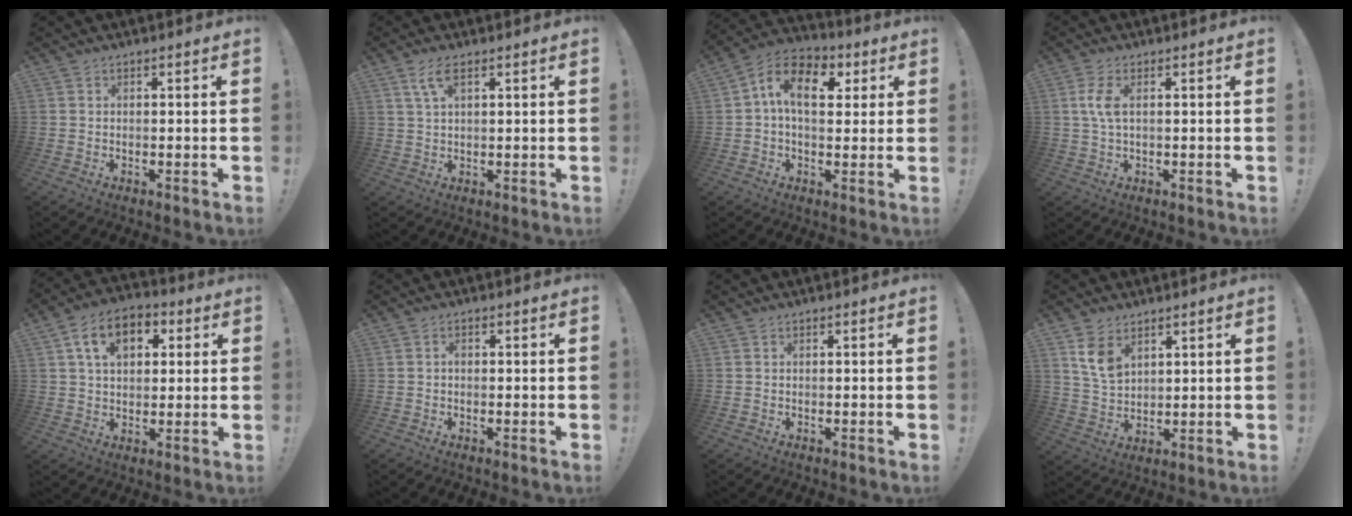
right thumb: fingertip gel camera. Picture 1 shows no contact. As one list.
[{"total": 5.2, "force": [2.6, 2.0, 4.0], "torque": [-0.076, 0.002, 0.046]}, {"total": 12.6, "force": [3.7, 7.6, 9.4], "torque": [-0.142, -0.002, 0.068]}, {"total": 4.8, "force": [0.9, 2.1, 4.2], "torque": [-0.084, 0.001, 0.014]}, {"total": 12.3, "force": [4.2, 8.4, 8.0], "torque": [-0.124, 0.005, 0.078]}, {"total": 0.8, "force": [-0.3, 0.6, 0.4], "torque": [-0.009, 0.003, -0.007]}, {"total": 0.0}, {"total": 7.8, "force": [4.4, 4.9, 4.2], "torque": [-0.068, -0.021, 0.086]}]